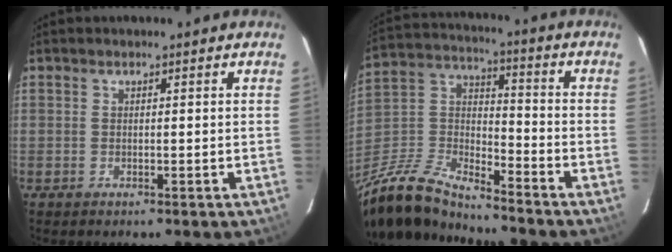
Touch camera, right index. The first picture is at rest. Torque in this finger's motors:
{"motor_torque": [1.09, -1.05, 0.27, 0.06]}